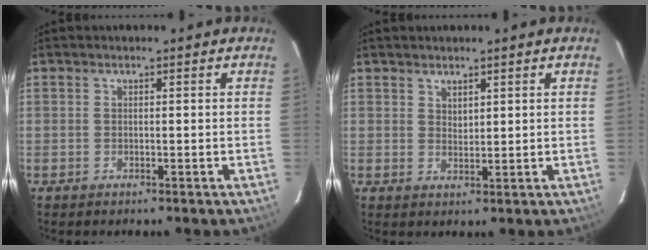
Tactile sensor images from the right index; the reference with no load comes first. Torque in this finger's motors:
{"motor_torque": [-0.09, 0.06, -0.01, -0.01]}